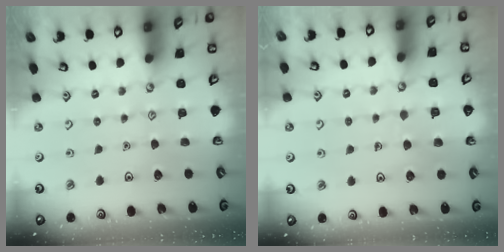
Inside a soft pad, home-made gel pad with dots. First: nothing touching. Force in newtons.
{"total": 5.1, "press": 5.1, "slide": 0.4}